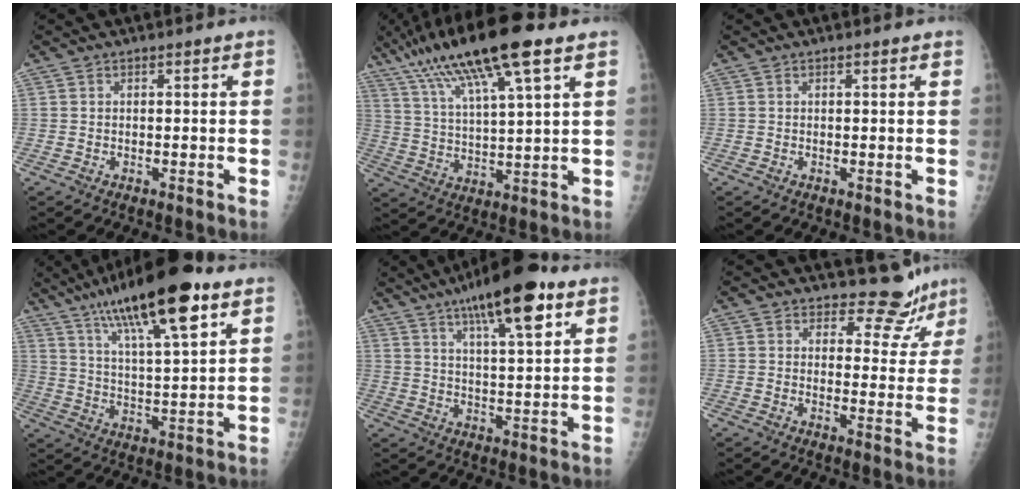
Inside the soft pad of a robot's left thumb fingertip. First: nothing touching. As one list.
[{"total": 17.9, "force": [10.5, 3.1, 14.2], "torque": [-0.263, -0.009, 0.193]}, {"total": 0.9, "force": [0.7, 0.2, 0.5], "torque": [-0.005, 0.001, 0.008]}, {"total": 20.0, "force": [11.5, 4.8, 15.6], "torque": [-0.249, -0.028, 0.197]}, {"total": 15.9, "force": [9.1, 4.1, 12.4], "torque": [-0.179, -0.025, 0.142]}, {"total": 8.0, "force": [7.4, 3.1, 0.1], "torque": [0.035, -0.066, 0.081]}]